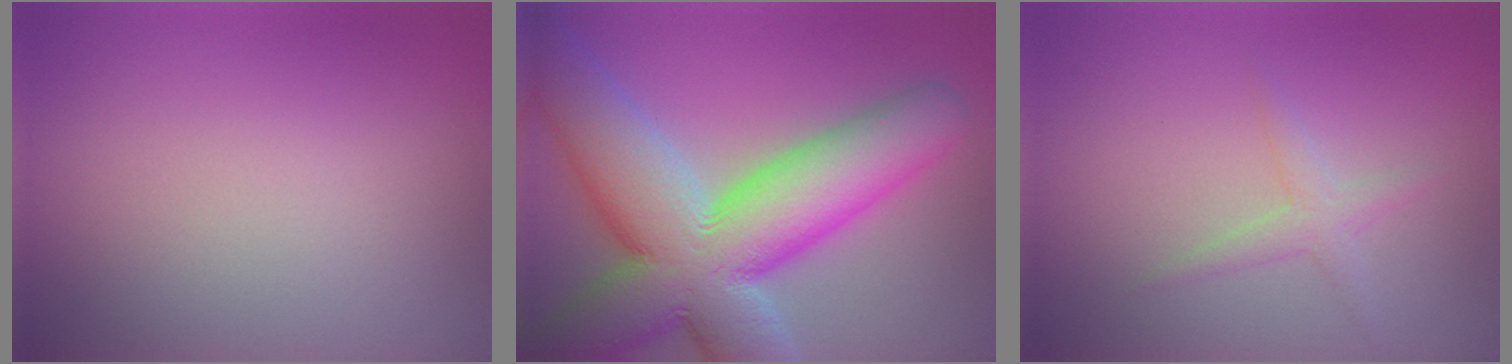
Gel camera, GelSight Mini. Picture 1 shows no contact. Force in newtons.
{"total": 15.8, "press": 15.7, "slide": 0.9}
{"total": 1.6, "press": 1.6, "slide": 0.1}